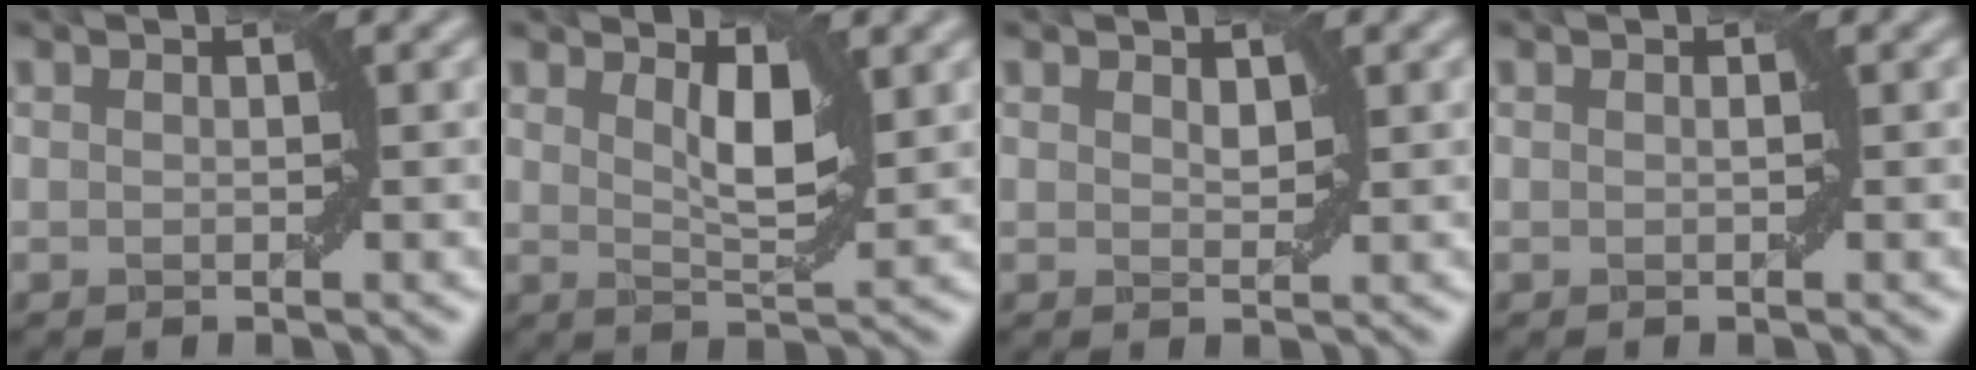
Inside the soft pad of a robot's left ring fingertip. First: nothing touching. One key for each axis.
{"total": 3.2, "fx": 1.4, "fy": 0.9, "fz": 2.7, "tx": -0.046, "ty": -0.008, "tz": 0.026}
{"total": 1.0, "fx": 0.6, "fy": 0.5, "fz": 0.6, "tx": -0.008, "ty": -0.002, "tz": 0.015}
{"total": 0.0}